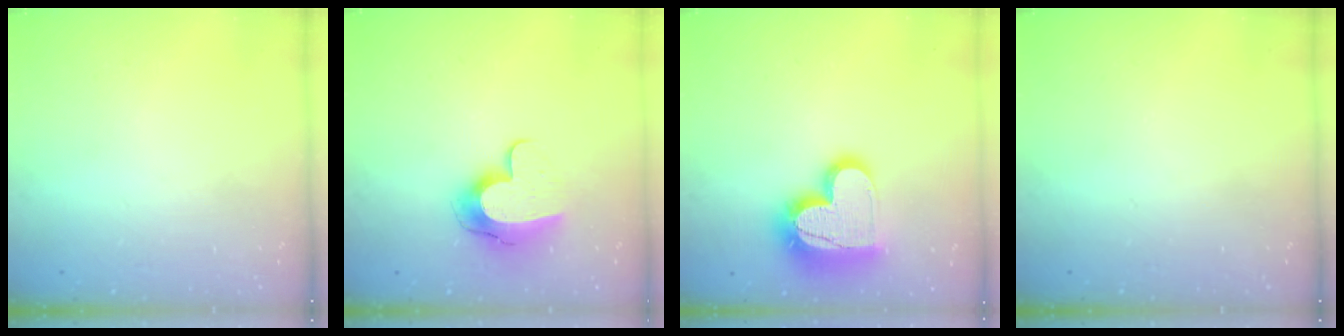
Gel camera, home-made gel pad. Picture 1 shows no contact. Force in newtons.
{"total": 11.2, "press": 11.2, "slide": 1.1}
{"total": 18.1, "press": 18.1, "slide": 1.4}
{"total": 0.0}